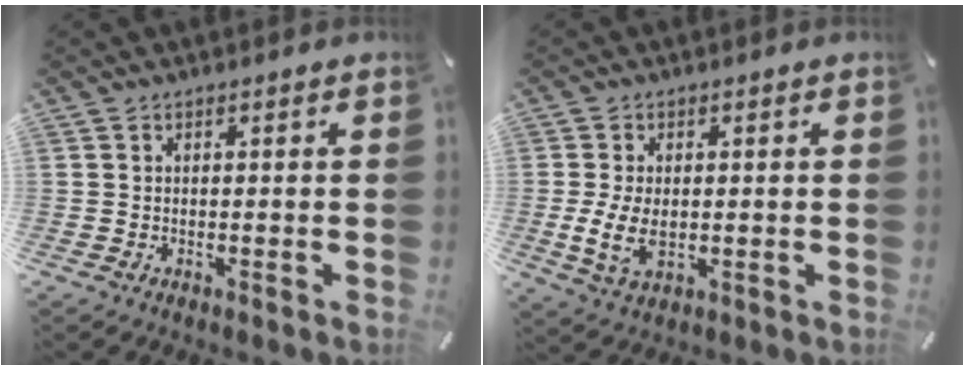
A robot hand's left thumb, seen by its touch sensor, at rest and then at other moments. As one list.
[{"total": 7.1, "force": [-0.8, 4.4, 5.5], "torque": [-0.127, -0.002, -0.015]}]